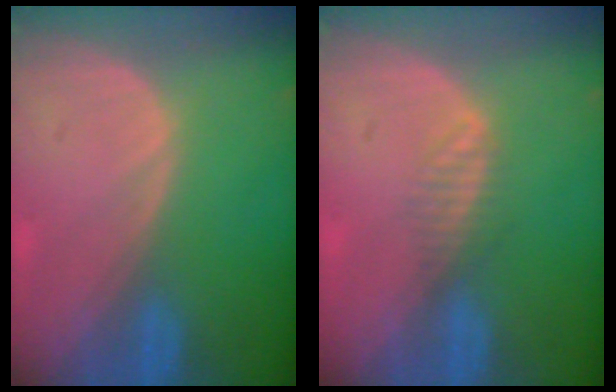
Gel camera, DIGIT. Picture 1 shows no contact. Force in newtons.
{"total": 2.0, "press": 1.8, "slide": 0.8}